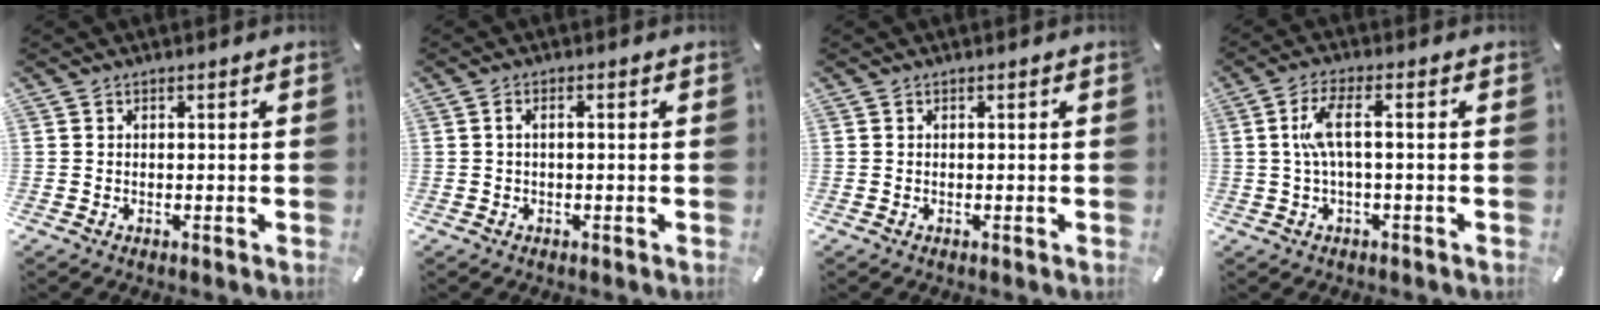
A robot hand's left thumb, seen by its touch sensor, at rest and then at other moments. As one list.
[{"total": 1.7, "force": [-0.1, 0.5, 1.7], "torque": [-0.030, 0.002, -0.003]}, {"total": 0.0}, {"total": 7.1, "force": [0.2, 1.6, 6.9], "torque": [-0.141, 0.000, -0.003]}]